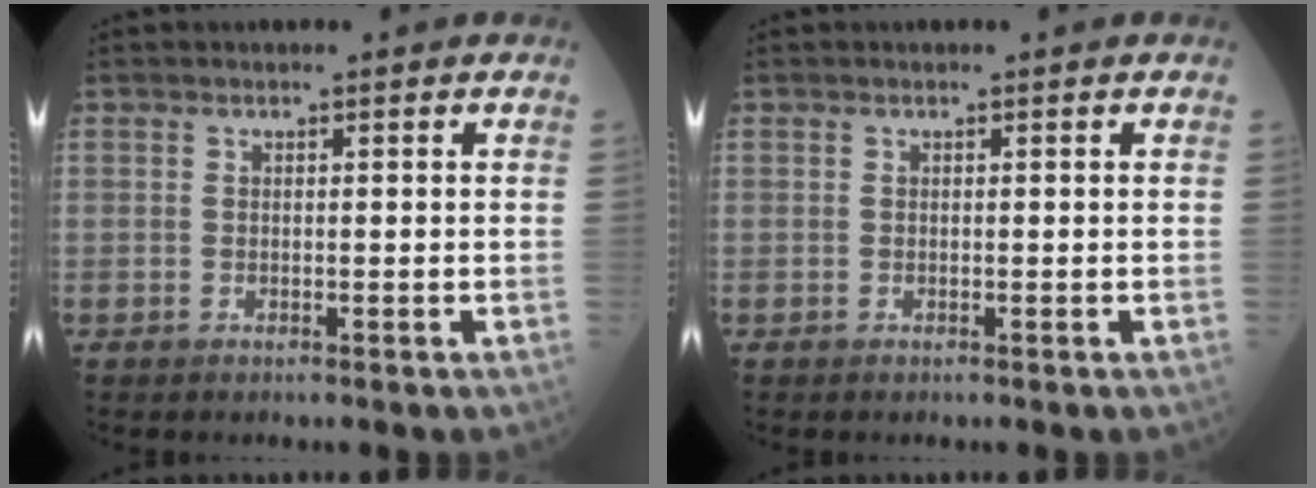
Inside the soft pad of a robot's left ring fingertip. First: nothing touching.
{"total": 0.0}